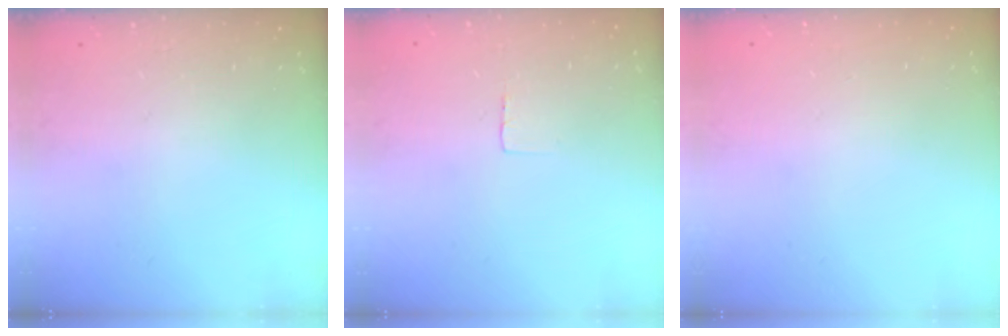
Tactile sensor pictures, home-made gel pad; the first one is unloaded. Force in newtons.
{"total": 2.3, "press": 2.3, "slide": 0.1}
{"total": 0.0}